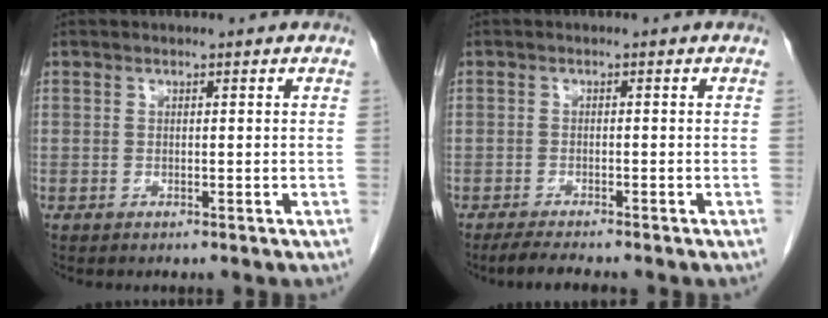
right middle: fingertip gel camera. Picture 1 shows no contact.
{"total": 3.3, "force": [-2.9, 0.1, 1.7], "torque": [-0.033, -0.011, -0.049]}